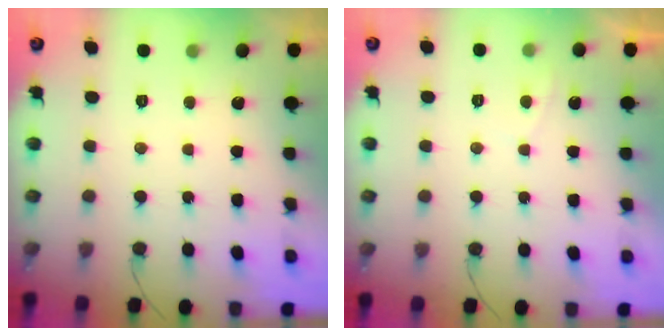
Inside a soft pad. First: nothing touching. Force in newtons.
{"total": 0.0}